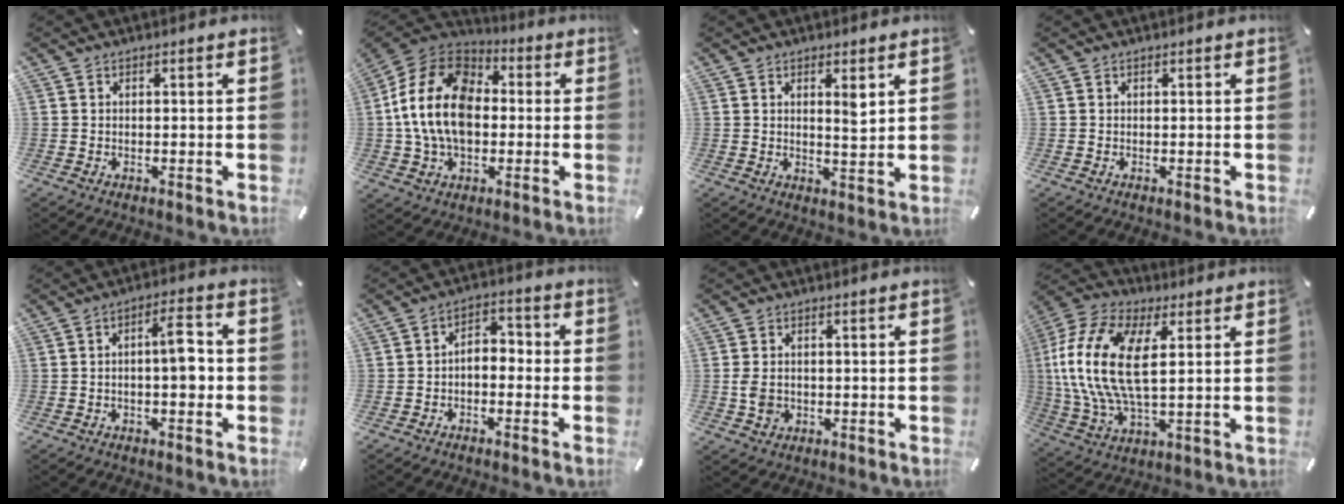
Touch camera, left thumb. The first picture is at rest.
{"total": 17.3, "force": [-1.2, 13.0, 11.4], "torque": [-0.255, 0.022, -0.026]}
{"total": 3.6, "force": [1.9, 0.6, 3.0], "torque": [-0.050, -0.011, 0.027]}
{"total": 0.0}
{"total": 7.7, "force": [-0.9, 3.2, 7.0], "torque": [-0.097, 0.013, -0.020]}
{"total": 3.9, "force": [-2.6, 2.4, 1.6], "torque": [-0.027, 0.014, -0.054]}
{"total": 3.6, "force": [-0.6, 2.9, 2.1], "torque": [-0.042, 0.005, -0.012]}
{"total": 17.3, "force": [3.5, 8.5, 14.7], "torque": [-0.336, -0.007, 0.060]}